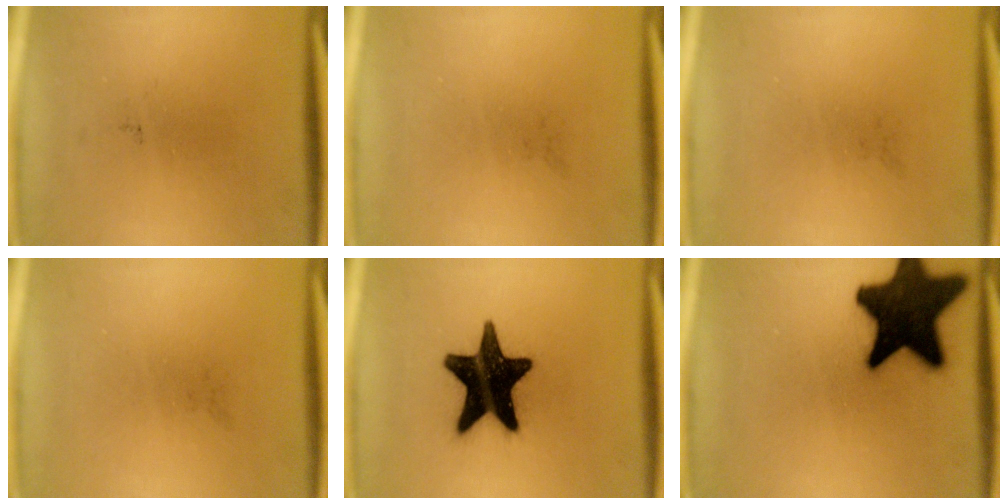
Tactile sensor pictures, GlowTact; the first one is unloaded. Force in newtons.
{"total": 0.0}
{"total": 0.0}
{"total": 0.0}
{"total": 19.1}
{"total": 19.8}